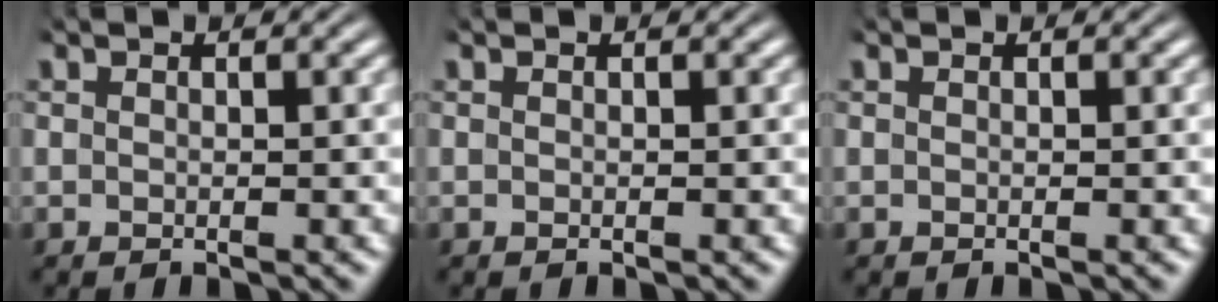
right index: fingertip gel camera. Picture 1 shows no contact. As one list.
[{"total": 0.0}, {"total": 0.0}]